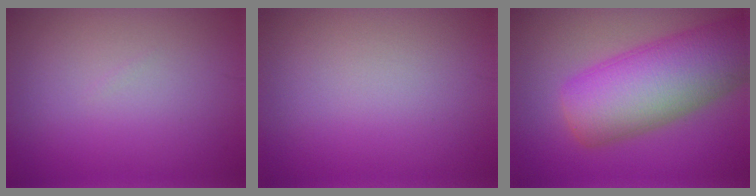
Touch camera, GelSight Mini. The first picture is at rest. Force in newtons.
{"total": 0.0}
{"total": 11.1, "press": 11.1, "slide": 0.5}